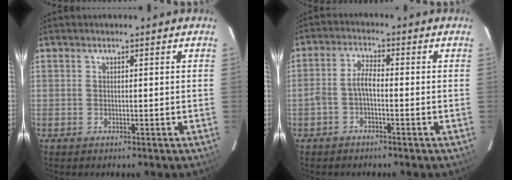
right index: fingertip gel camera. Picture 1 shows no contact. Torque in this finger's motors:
{"motor_torque": [0.27, -0.13, 0.41, 0.08]}